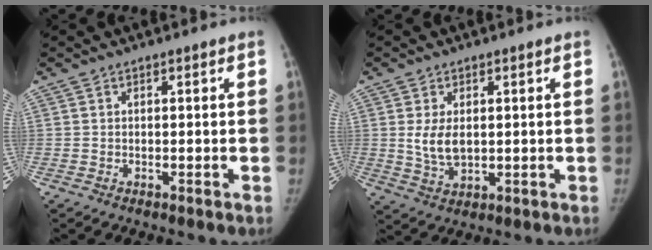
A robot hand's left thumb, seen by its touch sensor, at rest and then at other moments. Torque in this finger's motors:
{"motor_torque": [0.24, 0.24, -0.05, 0.05, 0.10]}